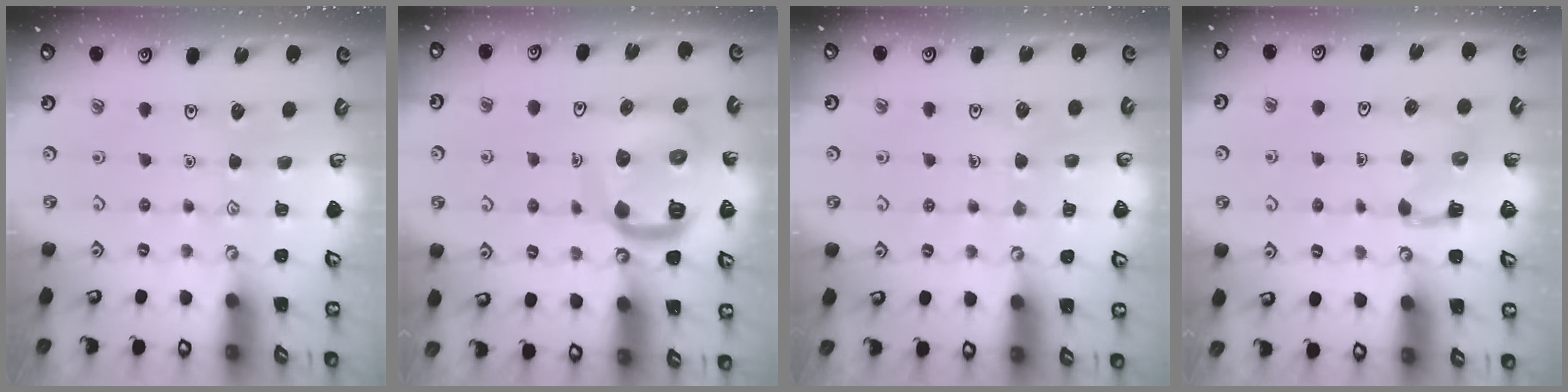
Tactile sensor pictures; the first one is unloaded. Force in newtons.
{"total": 15.4, "press": 15.3, "slide": 1.9}
{"total": 4.5, "press": 4.5, "slide": 0.3}
{"total": 3.4, "press": 3.3, "slide": 0.6}